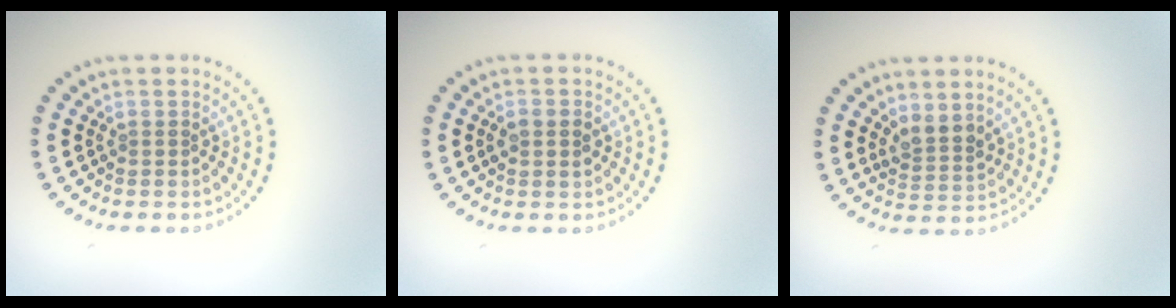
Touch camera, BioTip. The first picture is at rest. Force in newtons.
{"total": 1.6, "press": 1.6, "slide": 0.1}
{"total": 2.2, "press": 1.9, "slide": 1.2}